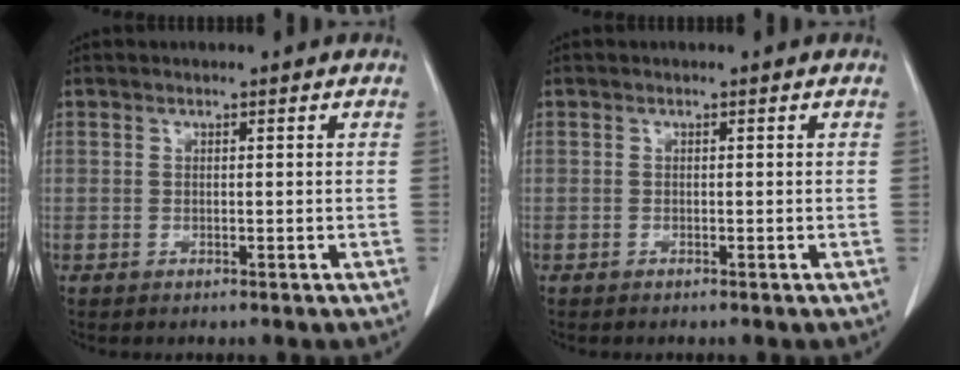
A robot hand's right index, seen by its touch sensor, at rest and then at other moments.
{"total": 0.0}